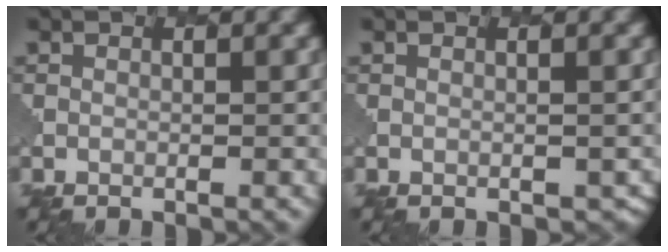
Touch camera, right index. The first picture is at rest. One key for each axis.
{"total": 1.6, "fx": -0.5, "fy": 1.0, "fz": 1.1, "tx": -0.008, "ty": -0.006, "tz": 0.003}